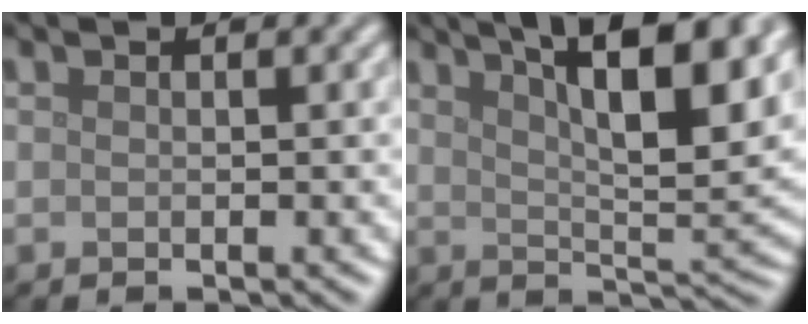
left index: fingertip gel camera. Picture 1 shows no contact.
{"total": 13.9, "force": [7.6, 4.1, 10.9], "torque": [-0.122, 0.025, 0.093]}